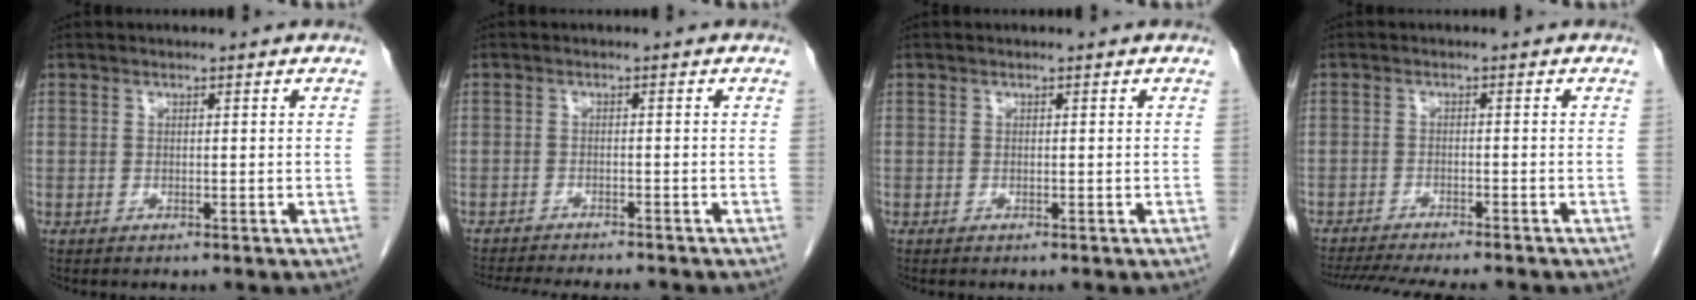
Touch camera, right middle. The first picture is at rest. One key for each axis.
{"total": 10.4, "fx": -9.5, "fy": 1.3, "fz": 4.1, "tx": -0.061, "ty": -0.014, "tz": -0.130}
{"total": 0.0}
{"total": 13.2, "fx": -11.7, "fy": 1.5, "fz": 6.0, "tx": -0.099, "ty": -0.018, "tz": -0.163}